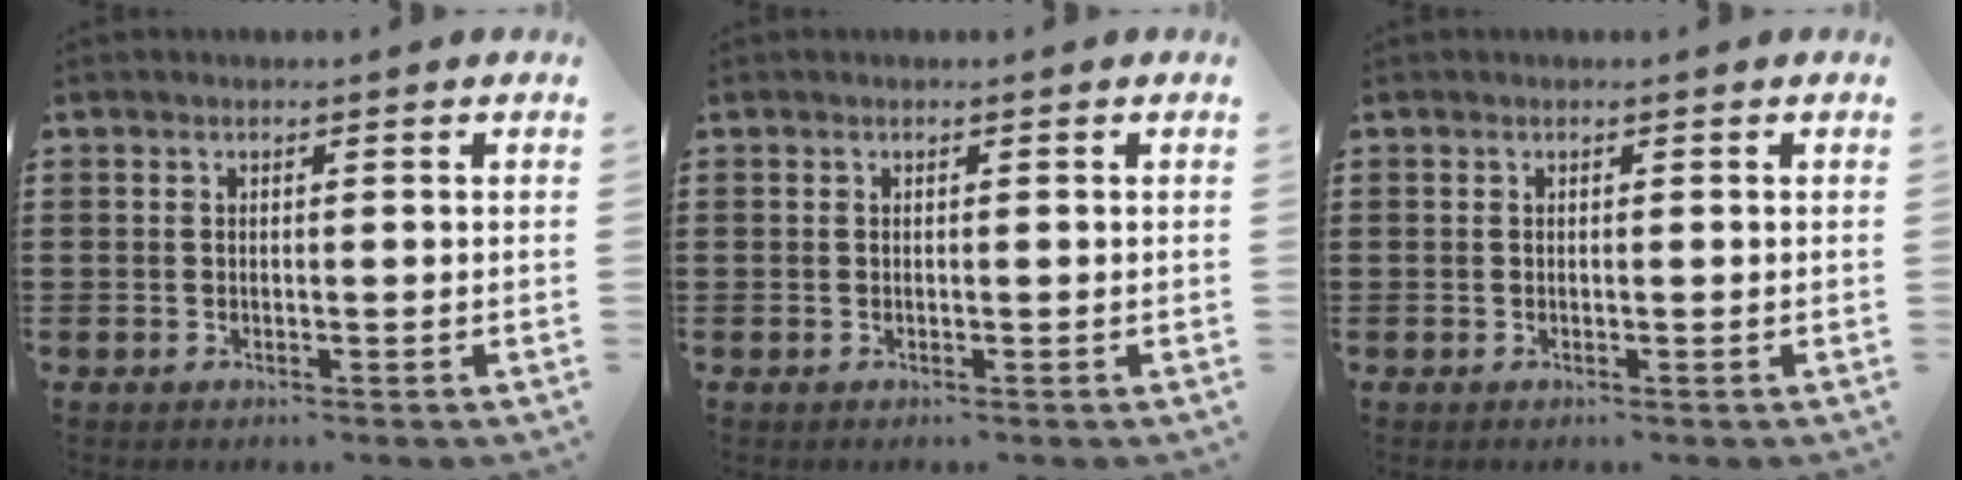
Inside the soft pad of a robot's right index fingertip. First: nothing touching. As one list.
[{"total": 0.0}, {"total": 0.0}]